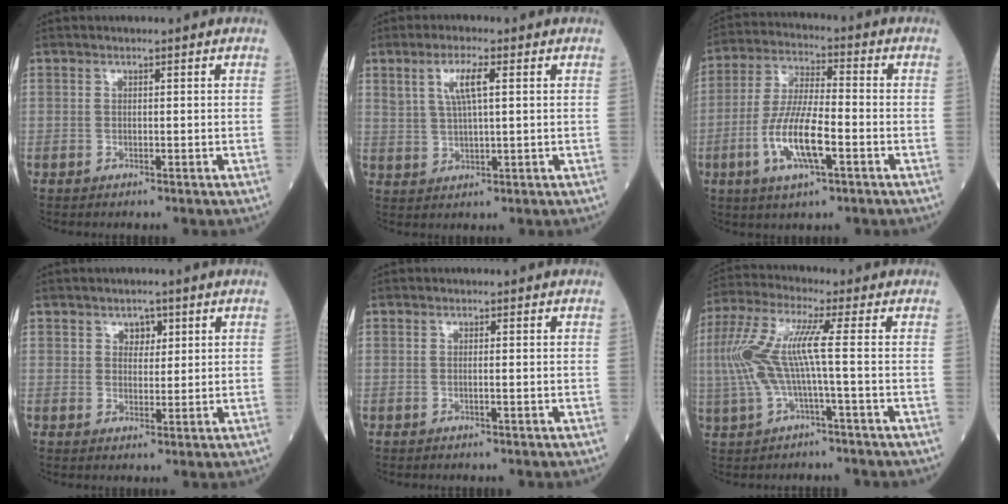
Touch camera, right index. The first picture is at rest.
{"total": 5.1, "force": [2.0, 0.8, 4.6], "torque": [-0.094, 0.006, 0.043]}
{"total": 10.9, "force": [-3.6, 2.3, 10.0], "torque": [-0.204, -0.005, -0.066]}
{"total": 2.6, "force": [1.4, 1.8, 1.2], "torque": [-0.012, 0.002, 0.023]}
{"total": 0.5, "force": [-0.1, -0.2, 0.5], "torque": [-0.009, 0.002, -0.003]}
{"total": 9.4, "force": [-0.4, 0.1, 9.4], "torque": [-0.218, 0.024, -0.009]}